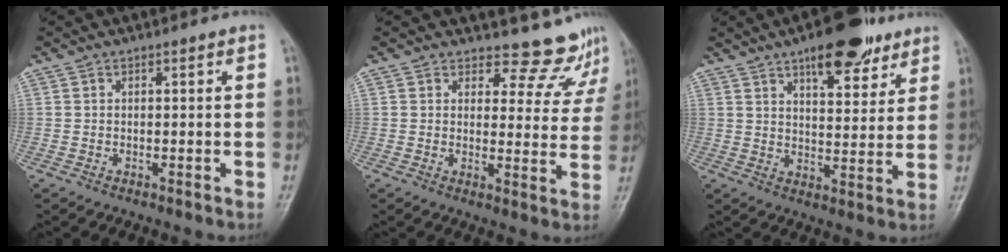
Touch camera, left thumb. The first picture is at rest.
{"total": 8.8, "force": [8.3, 2.8, -0.5], "torque": [0.046, -0.077, 0.083]}
{"total": 12.6, "force": [8.0, 5.1, 8.3], "torque": [-0.083, -0.036, 0.117]}